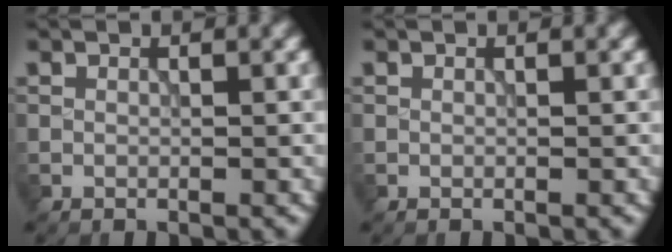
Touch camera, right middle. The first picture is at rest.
{"total": 0.0}